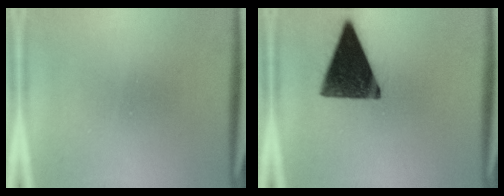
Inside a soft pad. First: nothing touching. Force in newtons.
{"total": 14.4}